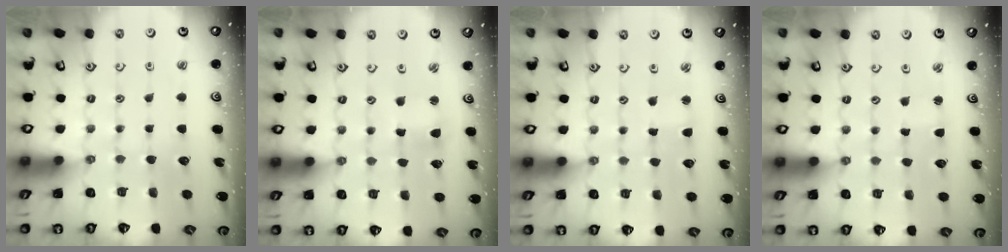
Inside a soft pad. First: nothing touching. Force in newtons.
{"total": 2.4, "press": 2.3, "slide": 0.4}
{"total": 1.6, "press": 1.5, "slide": 0.4}
{"total": 1.0, "press": 1.0, "slide": 0.1}